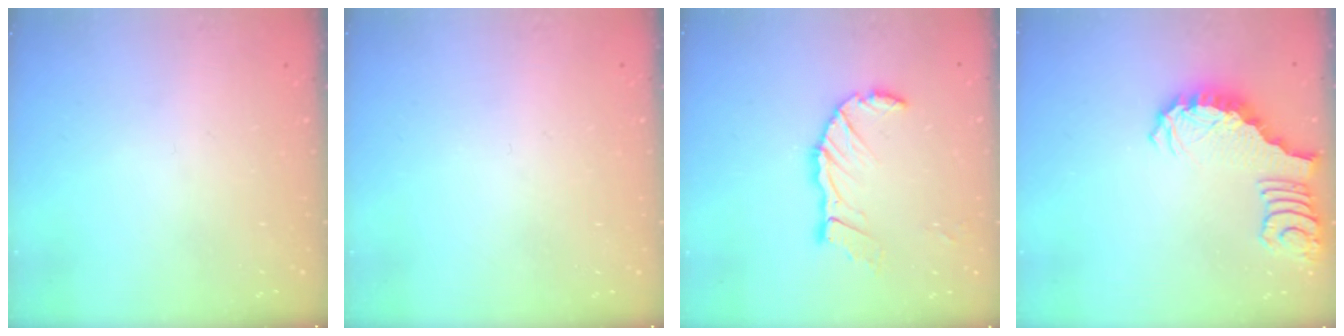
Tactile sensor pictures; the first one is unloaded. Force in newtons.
{"total": 0.0}
{"total": 11.4, "press": 11.3, "slide": 1.3}
{"total": 3.0, "press": 2.9, "slide": 0.5}